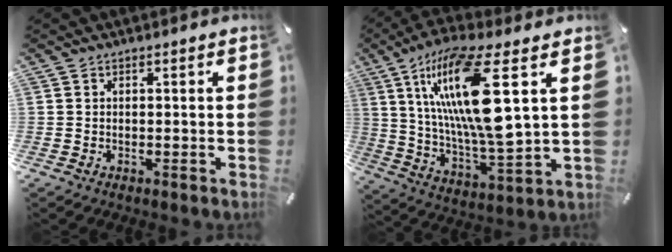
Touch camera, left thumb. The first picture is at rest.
{"total": 21.5, "force": [8.1, 5.5, 19.1], "torque": [-0.397, -0.043, 0.114]}